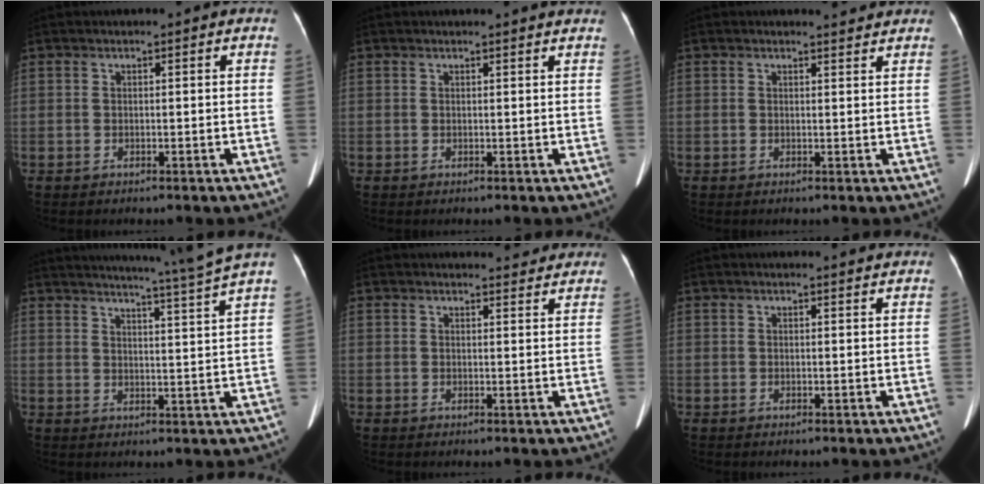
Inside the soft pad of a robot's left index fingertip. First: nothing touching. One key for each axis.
{"total": 3.6, "fx": 3.5, "fy": 0.0, "fz": 0.9, "tx": -0.013, "ty": 0.007, "tz": 0.031}
{"total": 1.9, "fx": 1.9, "fy": 0.1, "fz": 0.0, "tx": -0.007, "ty": -0.006, "tz": 0.022}
{"total": 12.6, "fx": 11.2, "fy": -3.2, "fz": 4.9, "tx": -0.081, "ty": -0.050, "tz": 0.142}
{"total": 5.5, "fx": 5.3, "fy": 1.1, "fz": 1.1, "tx": -0.007, "ty": 0.003, "tz": 0.050}
{"total": 2.8, "fx": 2.7, "fy": 0.0, "fz": 0.6, "tx": -0.010, "ty": 0.003, "tz": 0.026}